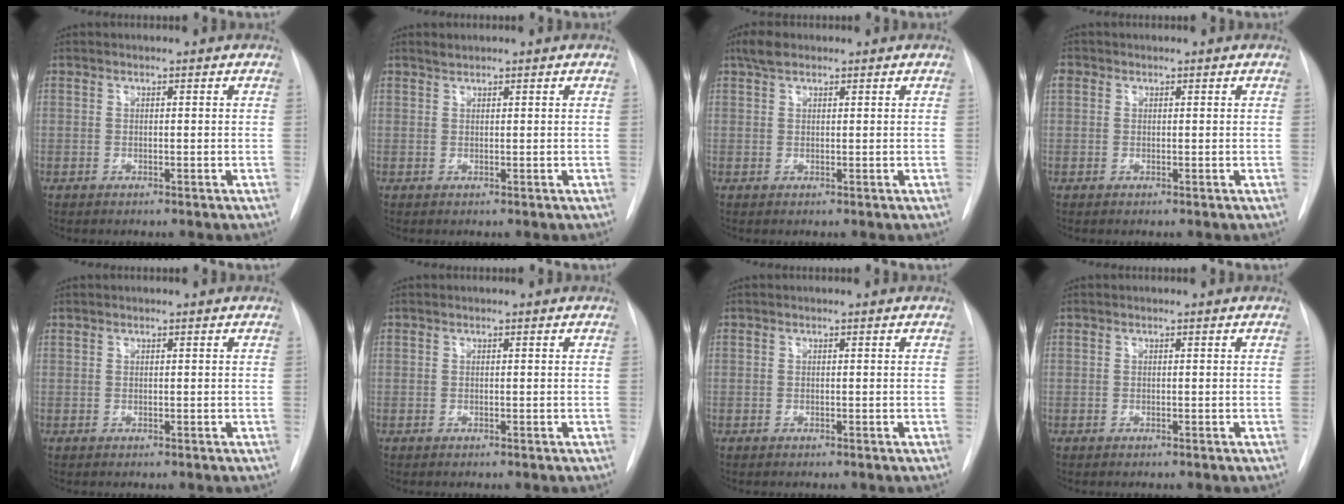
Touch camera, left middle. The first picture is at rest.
{"total": 0.7, "force": [0.7, 0.1, 0.0], "torque": [-0.005, 0.002, 0.015]}
{"total": 2.4, "force": [1.8, 1.1, 1.3], "torque": [-0.026, 0.012, 0.033]}
{"total": 1.7, "force": [0.6, 1.5, 0.5], "torque": [-0.012, 0.018, 0.013]}
{"total": 0.0}
{"total": 0.0}
{"total": 0.0}
{"total": 0.0}